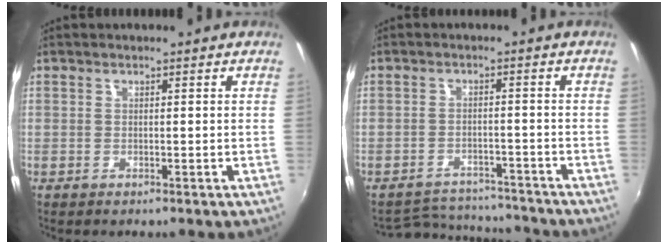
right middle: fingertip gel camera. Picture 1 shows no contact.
{"total": 10.3, "force": [-9.8, 2.9, 1.7], "torque": [-0.052, 0.015, -0.138]}